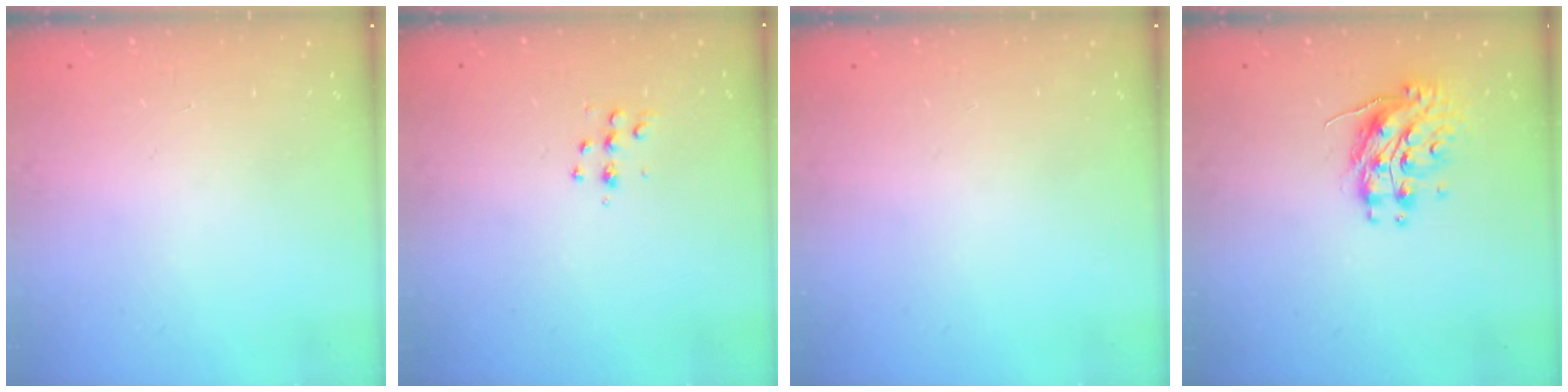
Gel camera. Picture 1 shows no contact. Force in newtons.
{"total": 5.5, "press": 5.5, "slide": 0.4}
{"total": 0.0}
{"total": 10.2, "press": 10.2, "slide": 0.8}